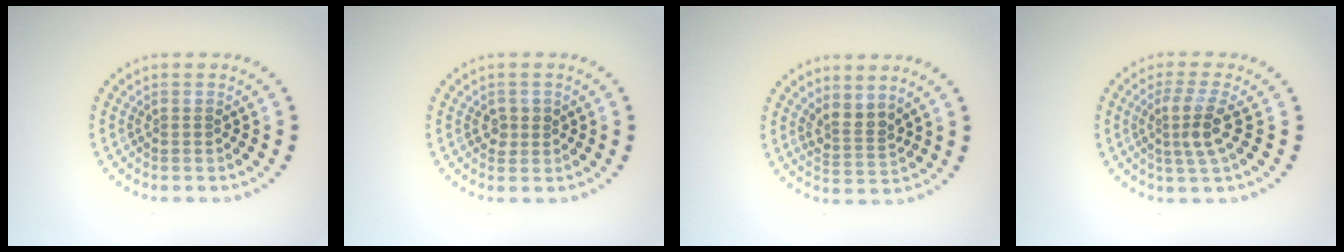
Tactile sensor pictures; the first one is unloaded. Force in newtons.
{"total": 1.3, "press": 1.3, "slide": 0.2}
{"total": 2.4, "press": 1.8, "slide": 1.6}
{"total": 2.9, "press": 2.4, "slide": 1.6}